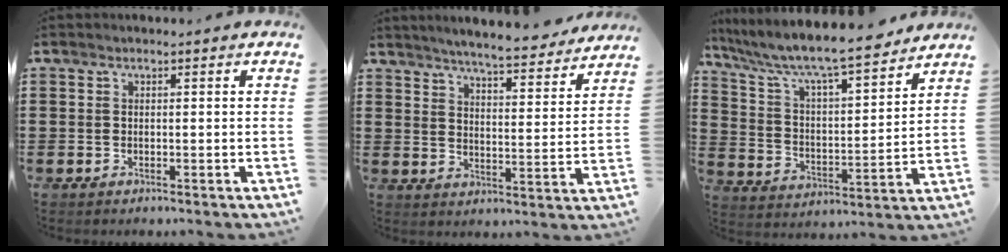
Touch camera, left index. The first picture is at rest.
{"total": 5.8, "force": [5.6, -0.5, 1.5], "torque": [-0.046, -0.045, 0.092]}
{"total": 7.4, "force": [6.5, 0.6, 3.6], "torque": [-0.098, -0.046, 0.103]}